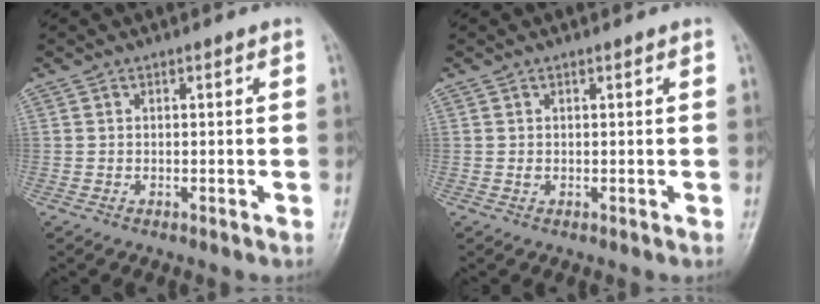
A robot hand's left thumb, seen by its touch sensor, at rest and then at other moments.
{"total": 0.6, "force": [0.3, 0.3, 0.4], "torque": [-0.005, -0.001, 0.006]}